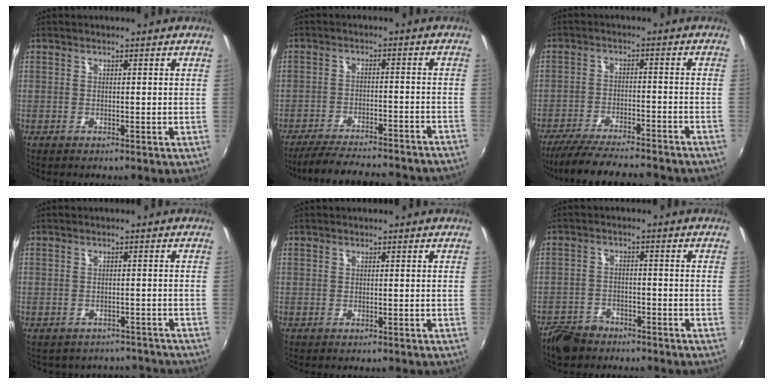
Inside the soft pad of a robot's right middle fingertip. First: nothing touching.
{"total": 22.1, "force": [-19.9, 3.3, 9.0], "torque": [-0.166, -0.021, -0.263]}
{"total": 19.5, "force": [-17.1, 2.9, 9.0], "torque": [-0.170, -0.032, -0.249]}
{"total": 7.3, "force": [-6.2, 3.4, 1.5], "torque": [-0.034, -0.005, -0.074]}
{"total": 0.0}
{"total": 6.9, "force": [-5.5, 3.6, 2.1], "torque": [-0.067, 0.004, -0.094]}